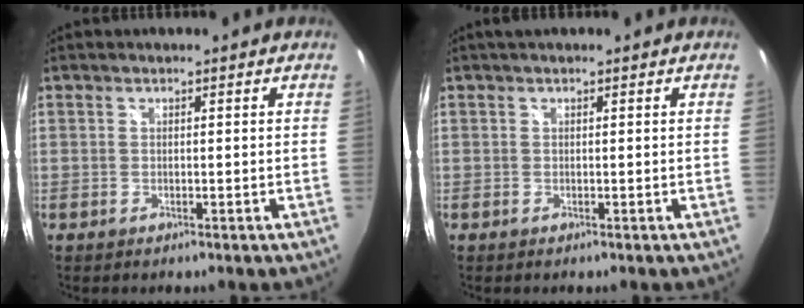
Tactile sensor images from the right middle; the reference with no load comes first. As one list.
[{"total": 1.7, "force": [1.1, 0.7, 1.1], "torque": [-0.018, 0.007, 0.015]}]